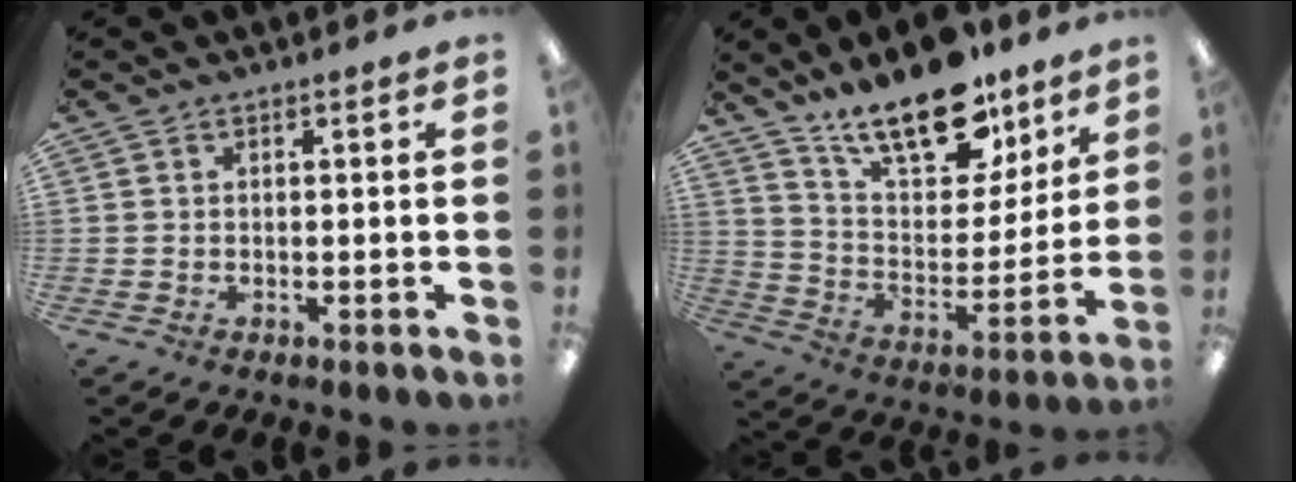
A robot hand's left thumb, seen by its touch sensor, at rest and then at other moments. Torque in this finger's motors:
{"motor_torque": [1.36, 1.79, 1.49, -1.28, 0.22]}